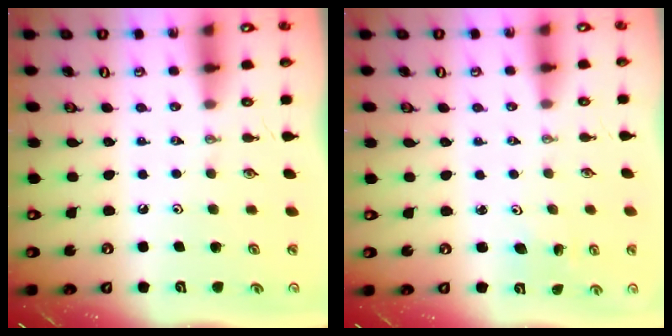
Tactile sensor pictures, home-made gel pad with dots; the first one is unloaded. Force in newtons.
{"total": 2.3, "press": 2.3, "slide": 0.3}